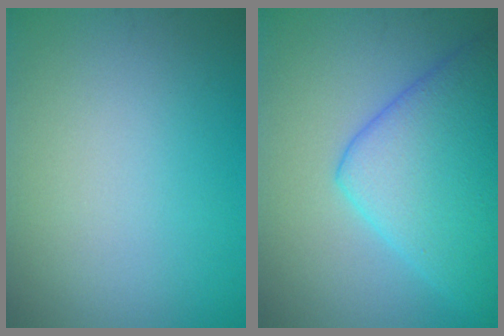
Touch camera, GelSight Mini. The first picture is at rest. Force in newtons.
{"total": 8.4, "press": 8.4, "slide": 0.4}